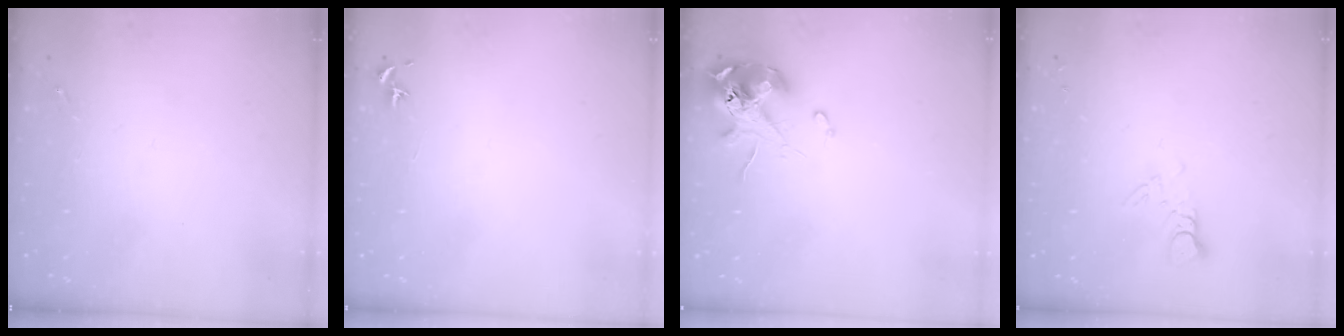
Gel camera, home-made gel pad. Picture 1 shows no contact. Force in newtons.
{"total": 0.7, "press": 0.7, "slide": 0.3}
{"total": 11.1, "press": 11.0, "slide": 1.6}
{"total": 4.5, "press": 4.5, "slide": 0.5}